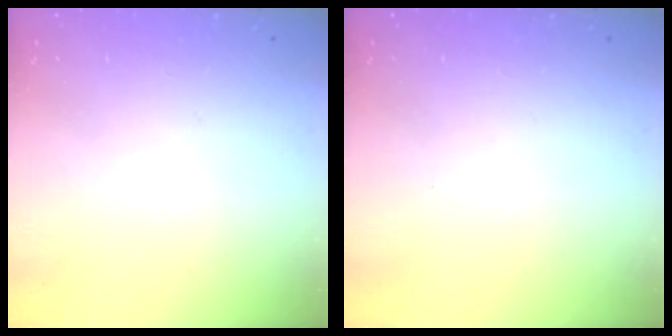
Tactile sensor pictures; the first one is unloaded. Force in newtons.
{"total": 0.0}